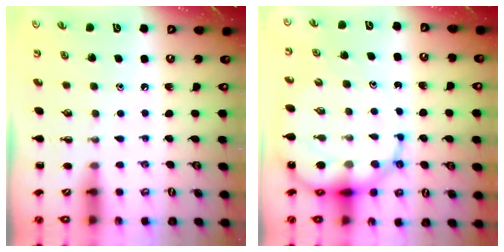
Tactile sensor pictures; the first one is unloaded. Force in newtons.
{"total": 13.3, "press": 12.8, "slide": 3.7}